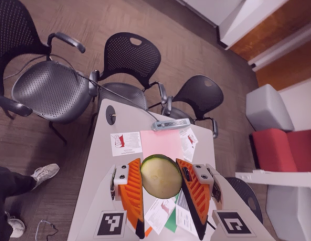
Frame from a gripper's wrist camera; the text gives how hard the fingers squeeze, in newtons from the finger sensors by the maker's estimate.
{"total": 11.0, "left": 10.8, "right": 11.1}